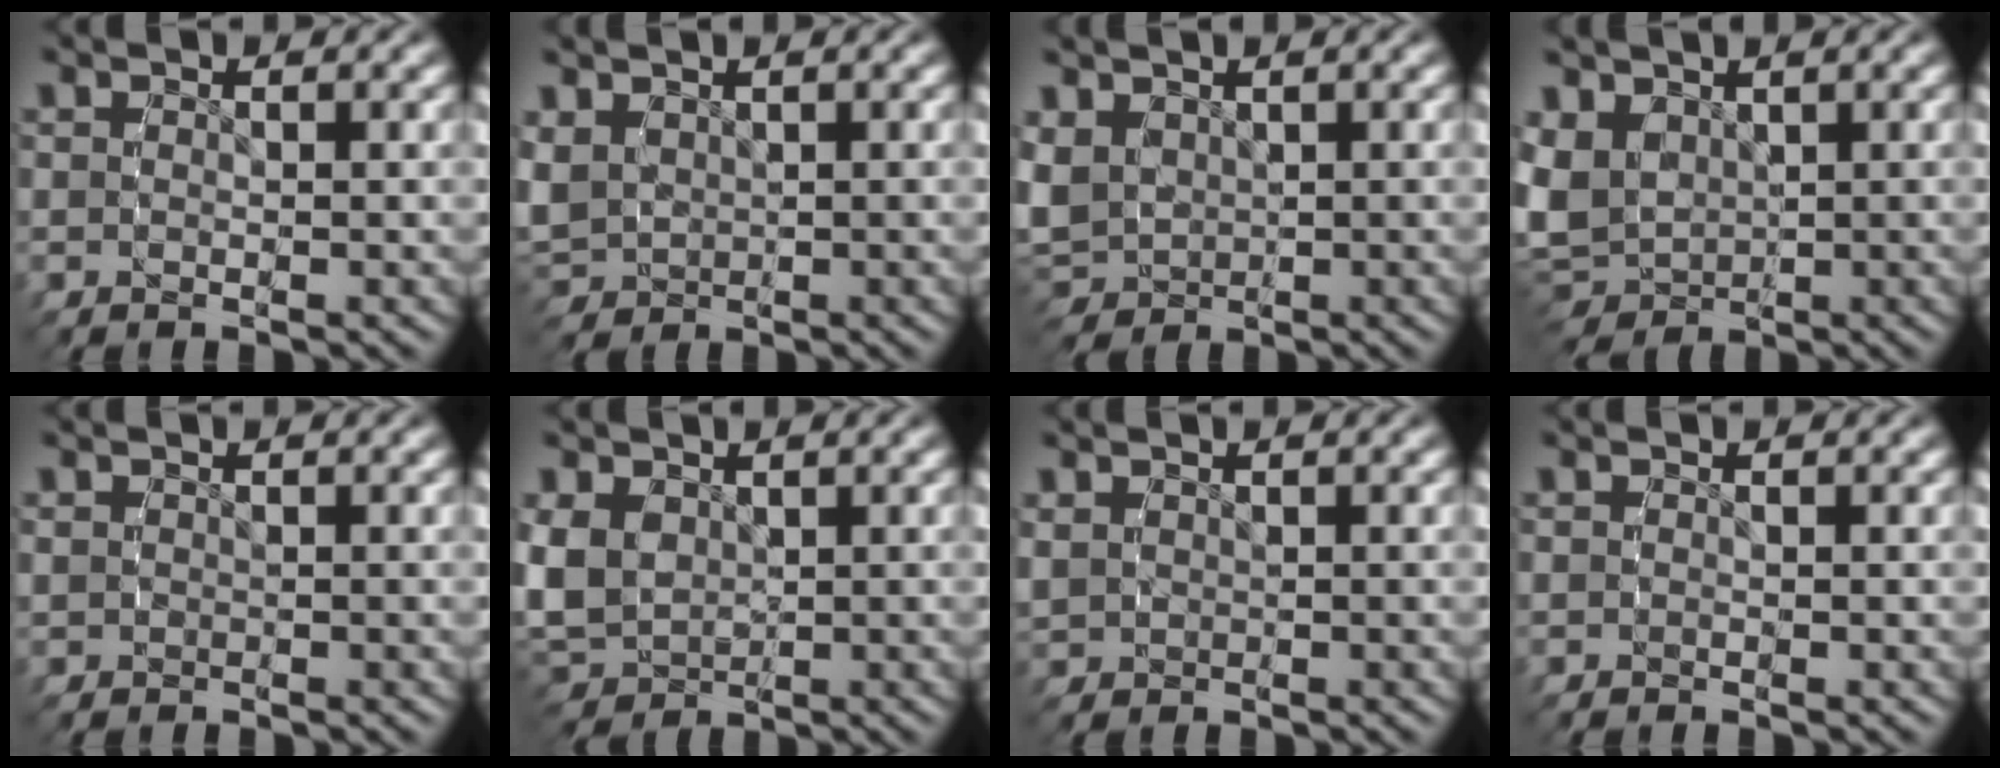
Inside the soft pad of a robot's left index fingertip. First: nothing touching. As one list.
[{"total": 4.0, "force": [0.5, 3.6, 1.7], "torque": [-0.059, -0.008, 0.018]}, {"total": 5.1, "force": [0.4, 4.6, 2.2], "torque": [-0.079, -0.018, 0.018]}, {"total": 6.4, "force": [0.2, 5.6, 3.0], "torque": [-0.104, -0.035, 0.018]}, {"total": 0.8, "force": [0.0, 0.8, 0.3], "torque": [-0.004, 0.000, 0.003]}, {"total": 6.0, "force": [0.1, 5.3, 2.8], "torque": [-0.092, -0.023, 0.015]}, {"total": 1.5, "force": [0.4, 1.4, 0.6], "torque": [-0.014, -0.001, 0.012]}, {"total": 0.0}]